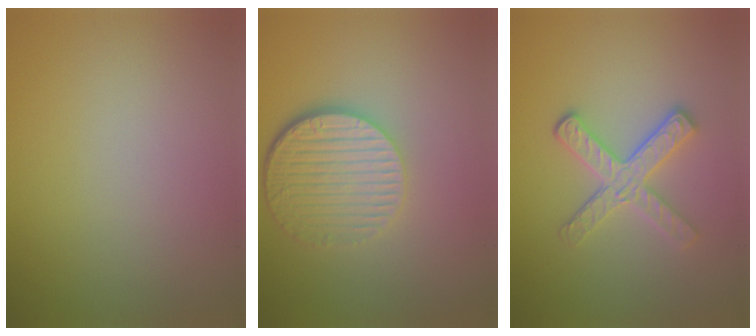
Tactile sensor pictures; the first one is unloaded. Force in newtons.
{"total": 5.9, "press": 4.2, "slide": 4.1}
{"total": 3.5, "press": 3.0, "slide": 1.8}